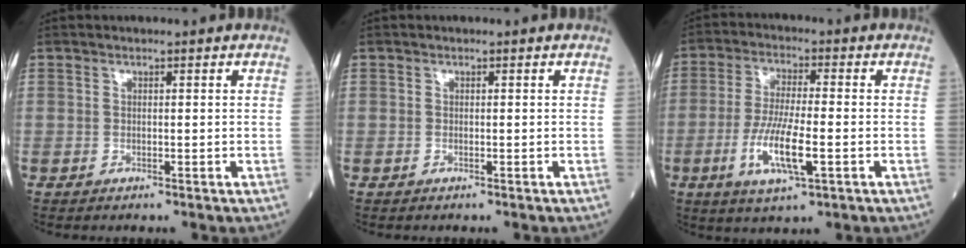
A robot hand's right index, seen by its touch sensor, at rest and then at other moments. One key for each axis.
{"total": 0.0}
{"total": 9.1, "fx": -2.8, "fy": 1.4, "fz": 8.5, "tx": -0.171, "ty": -0.011, "tz": -0.053}